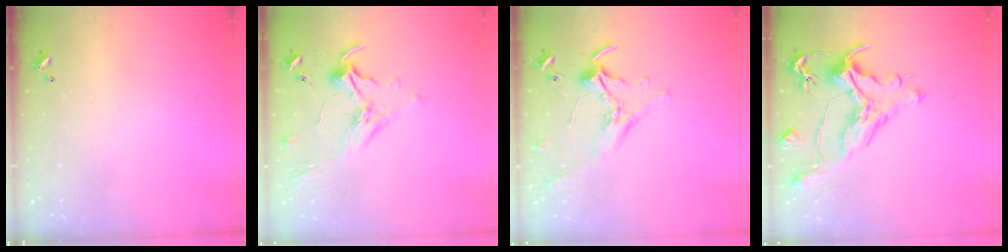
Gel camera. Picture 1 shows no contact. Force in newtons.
{"total": 1.7, "press": 1.5, "slide": 0.8}
{"total": 2.1, "press": 2.1, "slide": 0.4}
{"total": 2.4, "press": 1.9, "slide": 1.4}